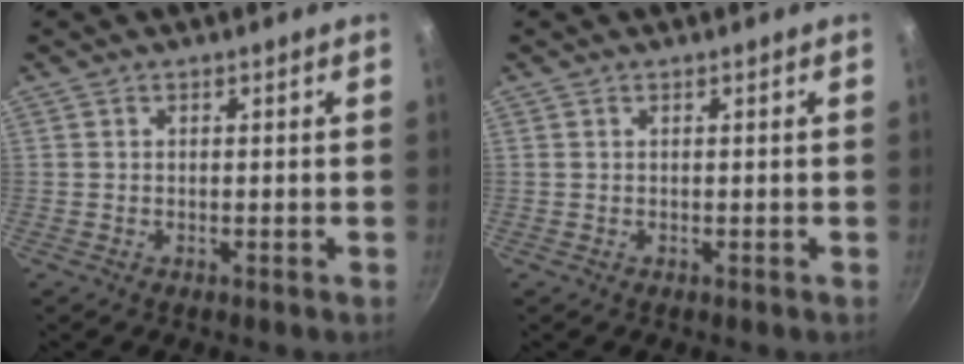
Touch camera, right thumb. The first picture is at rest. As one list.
[{"total": 0.0}]